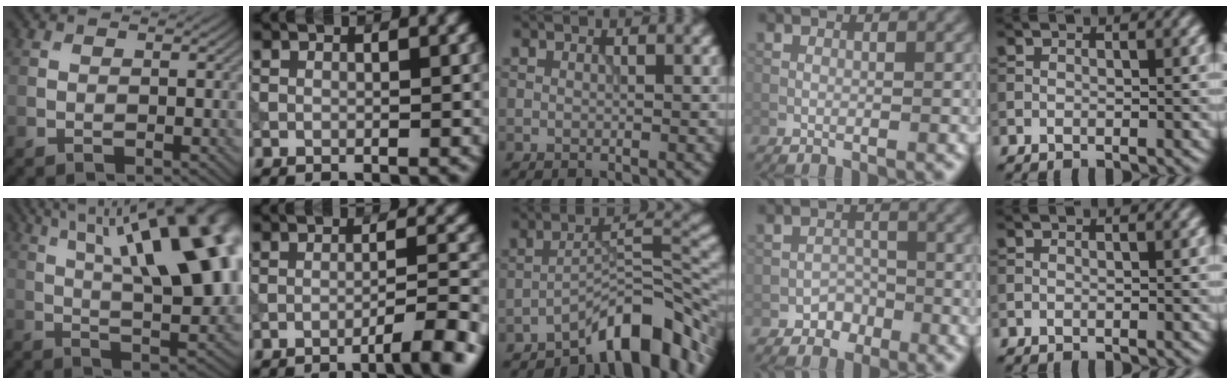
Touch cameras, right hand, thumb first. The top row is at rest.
{"thumb": {"total": 18.9, "force": [6.4, 7.0, 16.3], "torque": [-0.227, 0.047, 0.088]}, "index": {"total": 4.7, "force": [-2.8, 0.6, 3.7], "torque": [-0.045, 0.013, -0.052]}, "middle": {"total": 8.3, "force": [-5.9, 2.3, 5.4], "torque": [-0.072, 0.014, -0.099]}, "ring": {"total": 1.9, "force": [-1.3, 1.4, 0.2], "torque": [0.005, 0.011, -0.022]}}